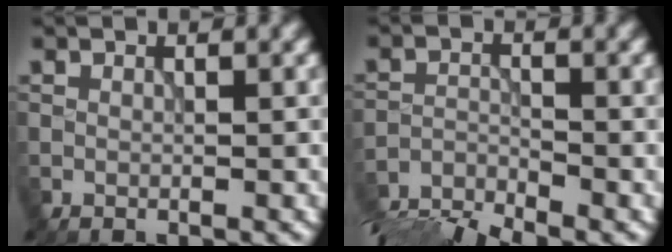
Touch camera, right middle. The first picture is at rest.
{"total": 7.4, "force": [-6.7, 1.4, 2.8], "torque": [-0.056, -0.023, -0.124]}